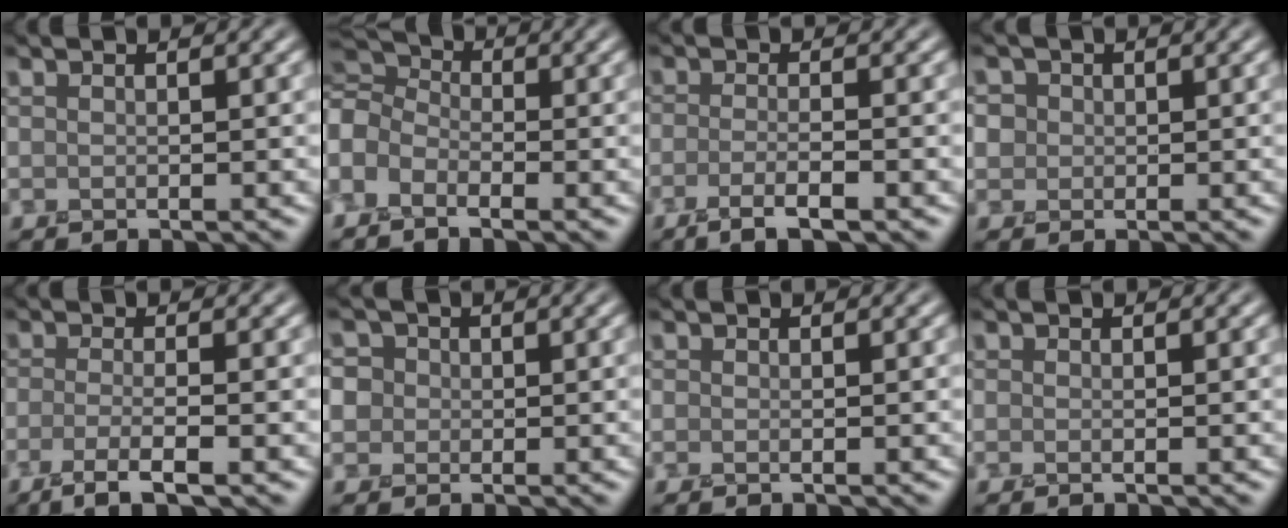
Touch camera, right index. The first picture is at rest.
{"total": 4.5, "force": [-0.3, 3.3, 3.0], "torque": [-0.082, 0.015, -0.020]}
{"total": 2.7, "force": [-1.7, 0.4, 2.1], "torque": [-0.042, 0.002, -0.038]}
{"total": 1.8, "force": [0.2, 1.8, -0.1], "torque": [-0.005, 0.010, 0.004]}
{"total": 3.0, "force": [-1.7, 0.5, 2.4], "torque": [-0.049, -0.001, -0.038]}
{"total": 2.8, "force": [0.4, 2.7, 0.4], "torque": [-0.003, 0.023, -0.012]}
{"total": 0.0}
{"total": 0.0}